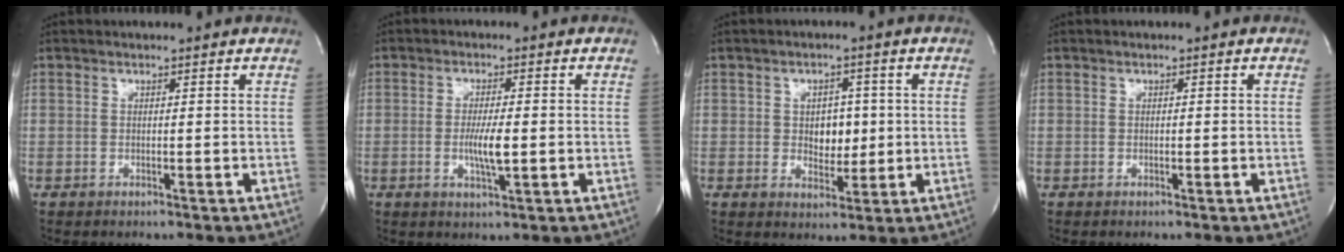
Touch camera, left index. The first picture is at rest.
{"total": 4.8, "force": [-0.8, 0.6, 4.7], "torque": [-0.091, -0.008, -0.013]}
{"total": 4.6, "force": [0.3, 3.1, 3.3], "torque": [-0.037, 0.006, 0.010]}
{"total": 0.0}